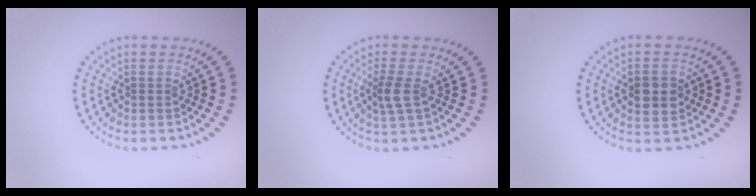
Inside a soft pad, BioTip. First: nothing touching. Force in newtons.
{"total": 1.7, "press": 1.4, "slide": 0.9}
{"total": 3.2, "press": 3.2, "slide": 0.1}